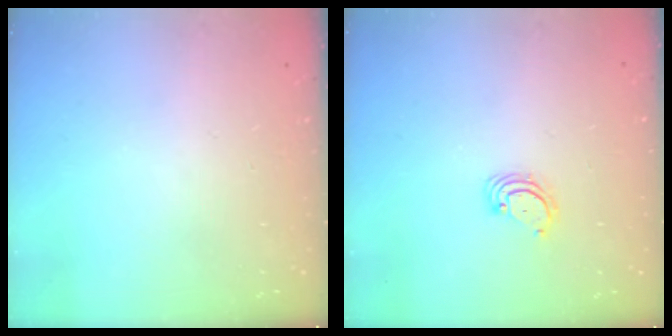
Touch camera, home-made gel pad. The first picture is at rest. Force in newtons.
{"total": 3.8, "press": 3.8, "slide": 0.4}